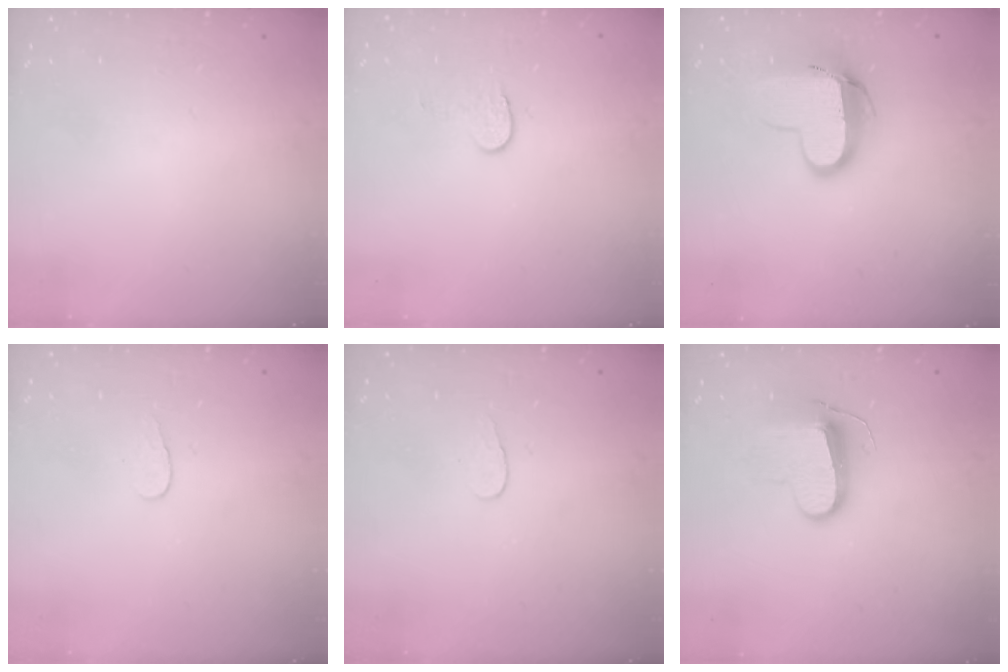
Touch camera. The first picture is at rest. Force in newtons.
{"total": 5.9, "press": 5.9, "slide": 0.5}
{"total": 11.2, "press": 11.2, "slide": 1.1}
{"total": 4.1, "press": 4.1, "slide": 0.3}
{"total": 4.1, "press": 4.1, "slide": 0.3}
{"total": 9.9, "press": 9.9, "slide": 0.1}